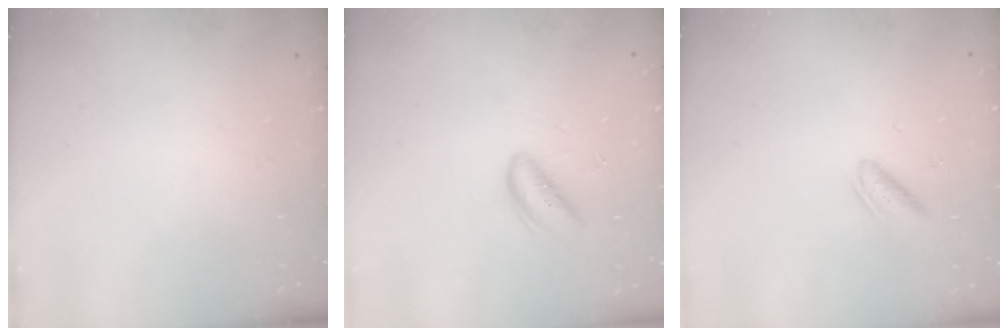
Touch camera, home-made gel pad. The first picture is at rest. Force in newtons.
{"total": 3.0, "press": 3.0, "slide": 0.3}
{"total": 3.0, "press": 2.8, "slide": 0.9}